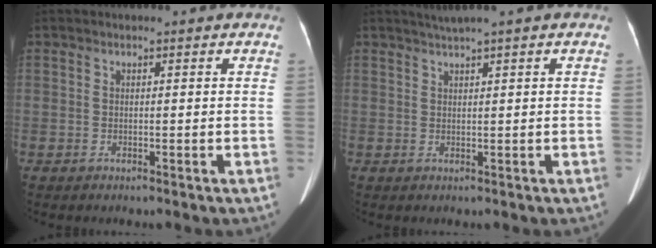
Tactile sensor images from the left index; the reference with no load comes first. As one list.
[{"total": 1.8, "force": [1.4, -0.5, 1.1], "torque": [-0.021, 0.008, 0.030]}]